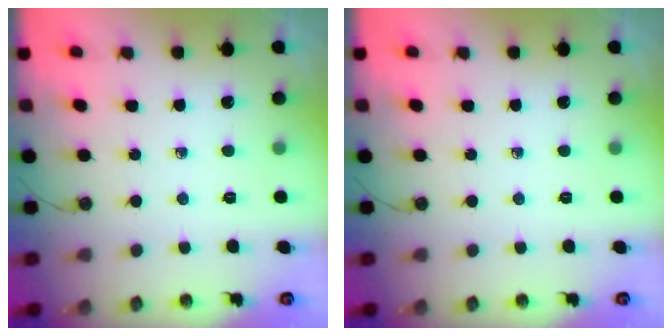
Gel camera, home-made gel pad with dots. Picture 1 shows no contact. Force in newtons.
{"total": 0.0}